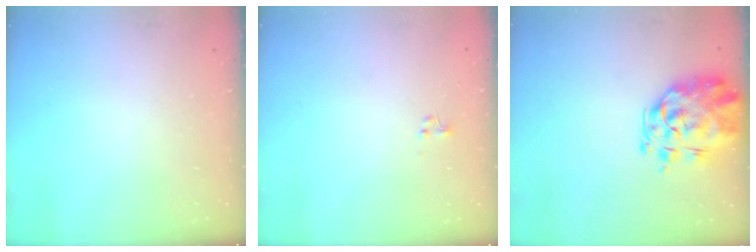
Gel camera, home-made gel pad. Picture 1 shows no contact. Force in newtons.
{"total": 0.6, "press": 0.6, "slide": 0.2}
{"total": 4.9, "press": 4.5, "slide": 1.9}